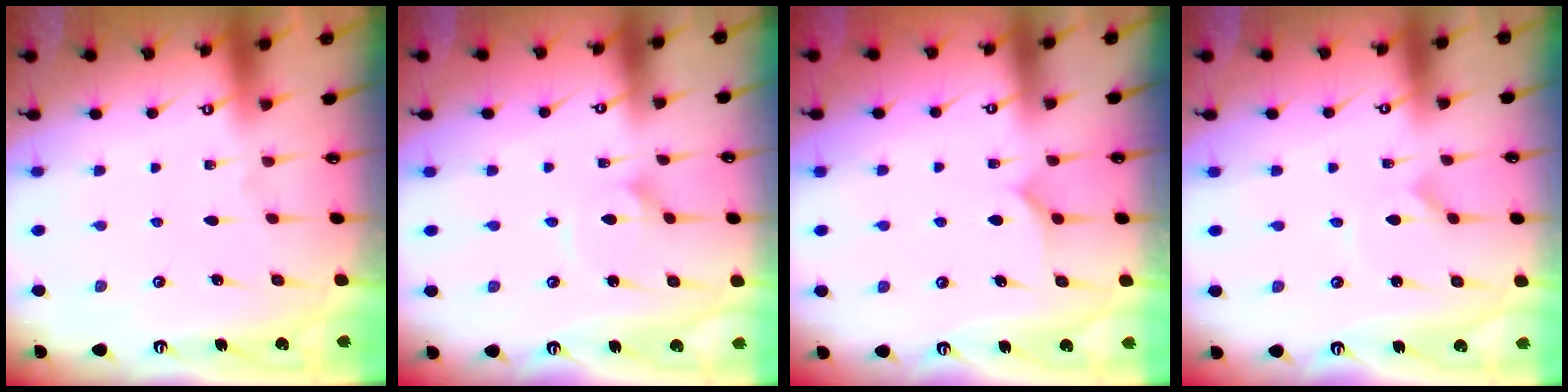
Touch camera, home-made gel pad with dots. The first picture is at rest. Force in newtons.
{"total": 1.7, "press": 1.7, "slide": 0.0}
{"total": 5.7, "press": 5.7, "slide": 0.4}
{"total": 0.0}